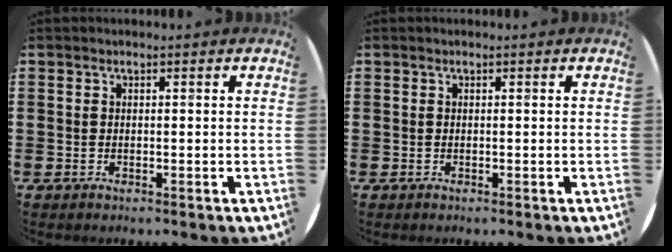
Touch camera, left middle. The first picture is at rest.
{"total": 0.0}